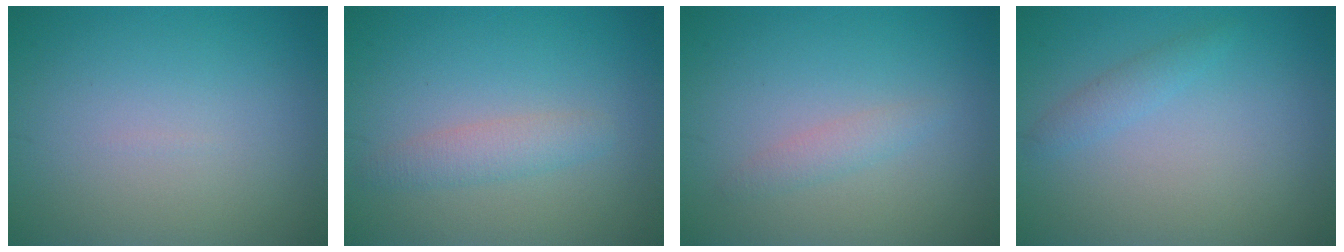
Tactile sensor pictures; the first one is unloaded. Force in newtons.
{"total": 2.1, "press": 2.1, "slide": 0.1}
{"total": 1.3, "press": 1.3, "slide": 0.0}
{"total": 1.3, "press": 1.3, "slide": 0.0}